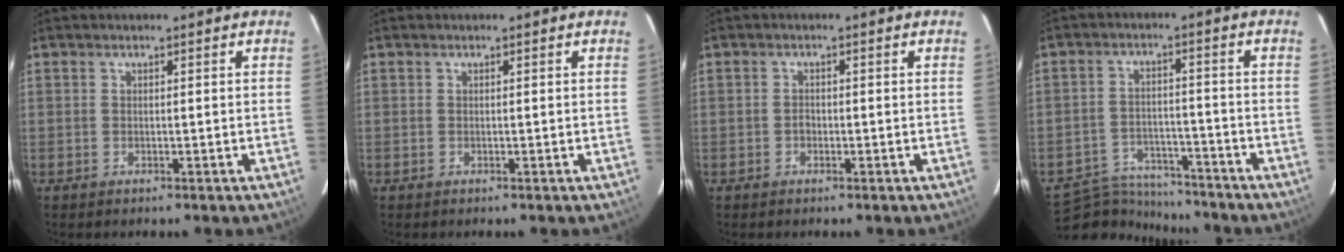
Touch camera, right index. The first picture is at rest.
{"total": 0.0}
{"total": 0.9, "force": [-0.5, 0.7, 0.3], "torque": [-0.005, 0.002, -0.009]}
{"total": 11.4, "force": [-10.7, 3.4, 2.4], "torque": [-0.075, 0.006, -0.167]}